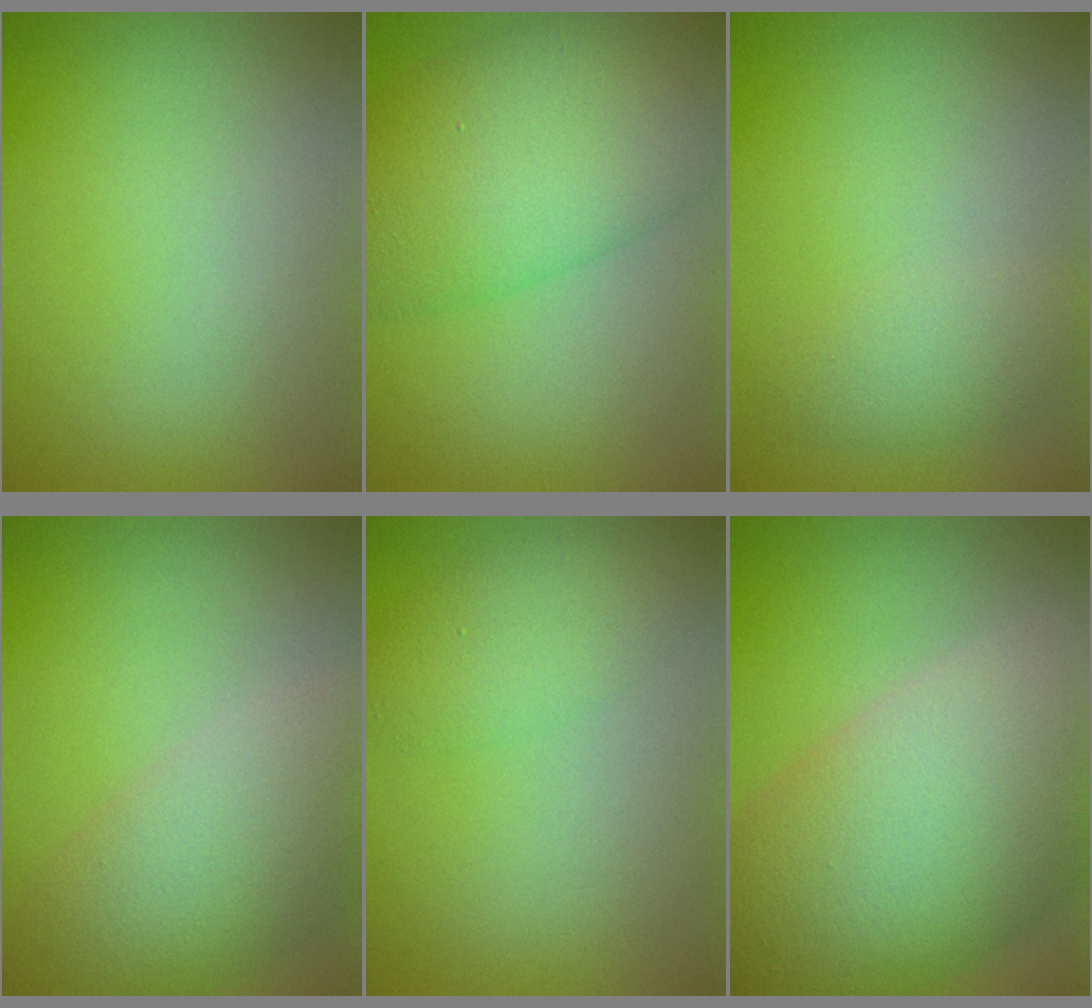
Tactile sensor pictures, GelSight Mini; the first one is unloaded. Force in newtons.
{"total": 9.6, "press": 9.6, "slide": 0.4}
{"total": 2.1, "press": 2.1, "slide": 0.2}
{"total": 6.5, "press": 6.4, "slide": 0.4}
{"total": 2.7, "press": 2.7, "slide": 0.1}
{"total": 14.4, "press": 14.4, "slide": 0.8}